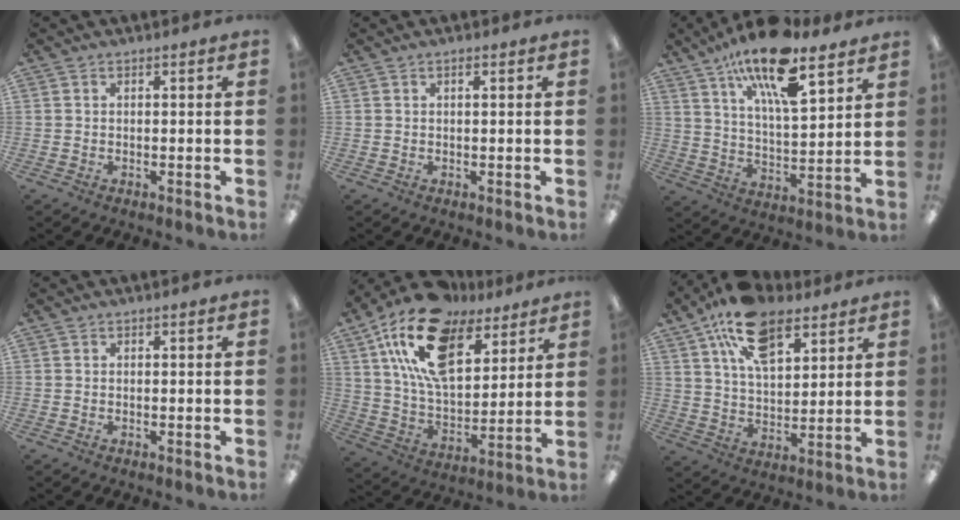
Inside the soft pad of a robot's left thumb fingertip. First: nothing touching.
{"total": 0.7, "force": [0.4, 0.1, 0.5], "torque": [-0.012, 0.002, 0.007]}
{"total": 19.3, "force": [13.0, 6.2, 12.8], "torque": [-0.223, -0.065, 0.217]}
{"total": 0.0}
{"total": 22.0, "force": [13.0, 11.4, 13.6], "torque": [-0.254, -0.052, 0.232]}
{"total": 17.6, "force": [10.3, 9.4, 10.7], "torque": [-0.184, -0.031, 0.185]}